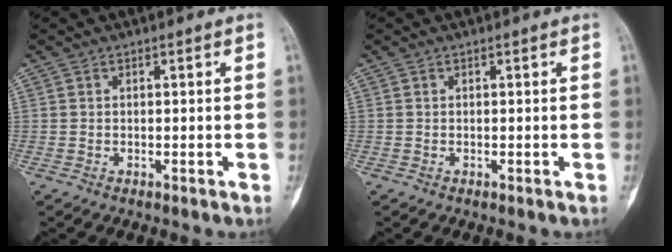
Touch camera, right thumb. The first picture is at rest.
{"total": 0.0}